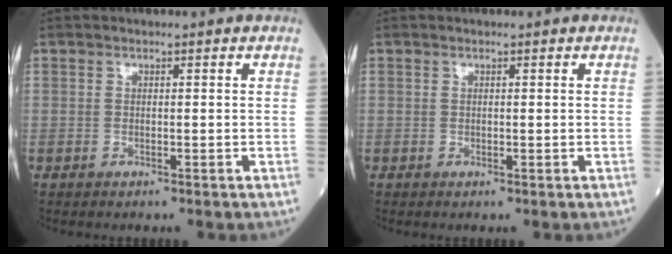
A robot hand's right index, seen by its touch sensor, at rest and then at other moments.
{"total": 0.0}